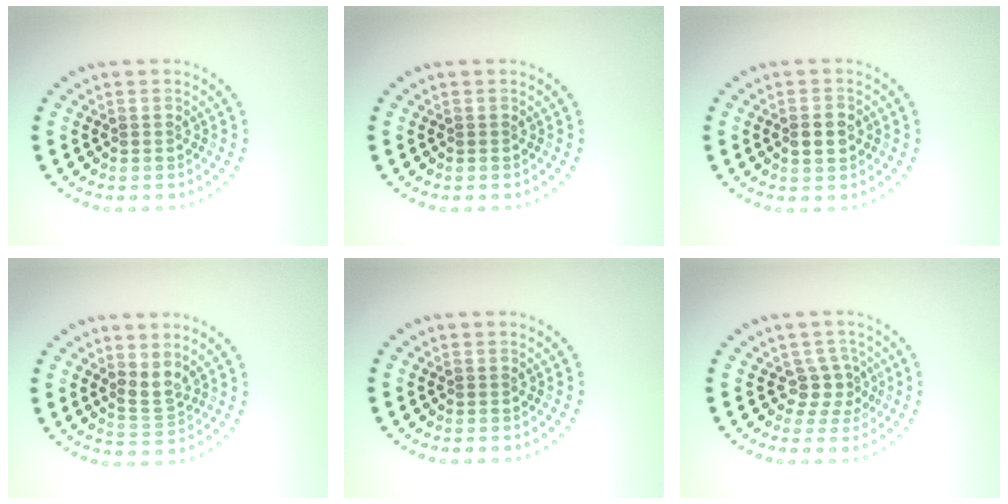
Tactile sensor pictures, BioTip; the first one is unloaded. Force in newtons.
{"total": 0.0}
{"total": 2.4, "press": 2.4, "slide": 0.0}
{"total": 1.9, "press": 1.4, "slide": 1.3}
{"total": 0.0}
{"total": 2.1, "press": 1.6, "slide": 1.5}